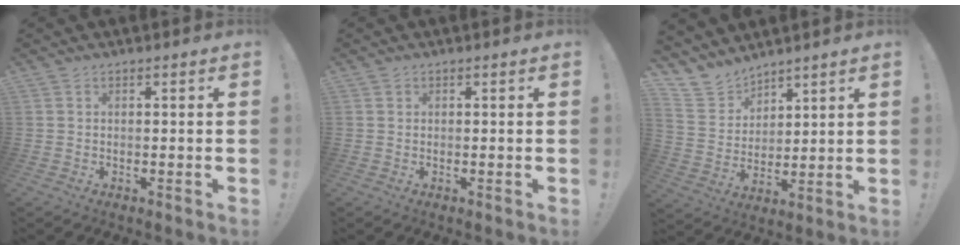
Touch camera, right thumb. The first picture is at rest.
{"total": 0.6, "force": [0.4, 0.5, 0.0], "torque": [0.008, -0.002, 0.007]}
{"total": 8.9, "force": [7.7, 4.6, 0.6], "torque": [-0.040, -0.066, 0.155]}